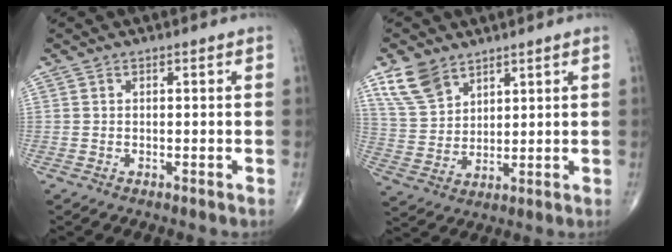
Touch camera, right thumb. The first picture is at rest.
{"total": 8.2, "force": [5.7, 4.8, 3.5], "torque": [-0.058, -0.021, 0.121]}